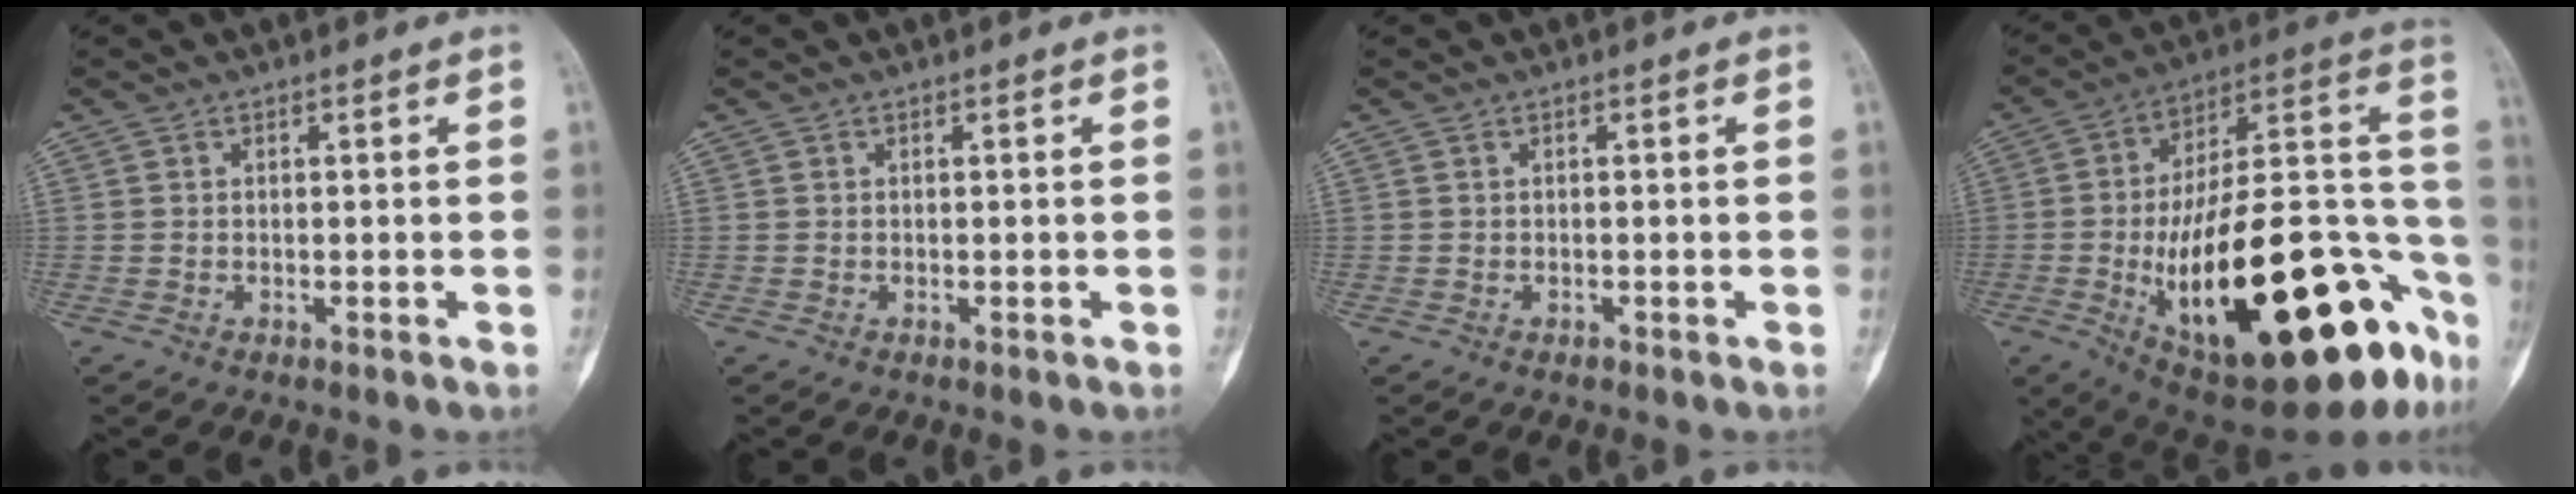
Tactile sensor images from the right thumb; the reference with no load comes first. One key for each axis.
{"total": 0.0}
{"total": 0.0}
{"total": 38.1, "fx": -13.7, "fy": 14.0, "fz": 32.7, "tx": -0.414, "ty": 0.048, "tz": -0.194}